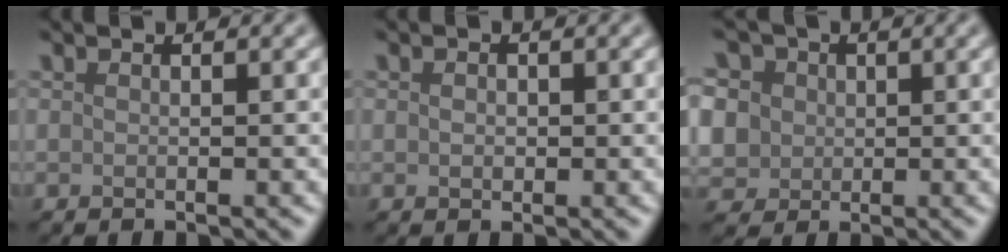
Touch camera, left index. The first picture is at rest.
{"total": 0.8, "force": [0.0, 0.7, 0.5], "torque": [-0.010, -0.001, 0.000]}
{"total": 8.7, "force": [3.0, 7.1, 4.0], "torque": [-0.076, 0.026, 0.027]}